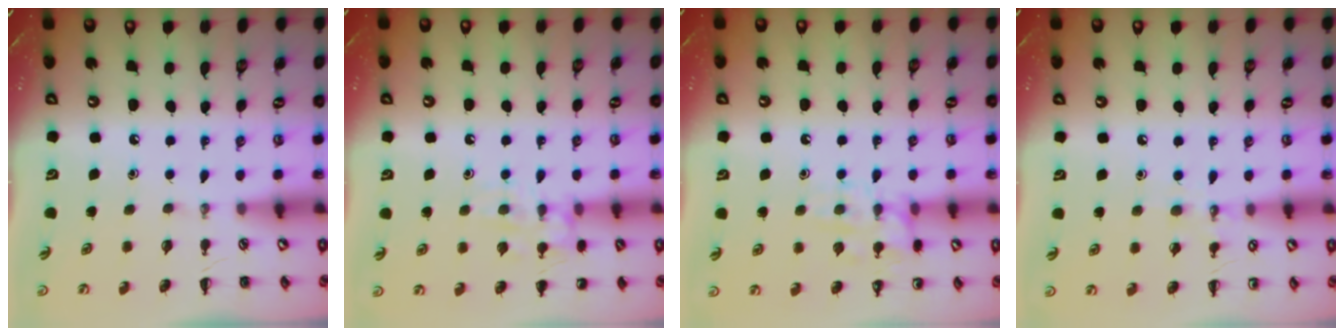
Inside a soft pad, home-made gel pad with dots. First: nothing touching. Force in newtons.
{"total": 10.4, "press": 10.3, "slide": 0.5}
{"total": 11.9, "press": 11.8, "slide": 0.9}
{"total": 6.7, "press": 6.5, "slide": 1.7}